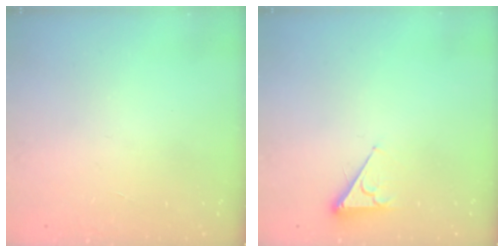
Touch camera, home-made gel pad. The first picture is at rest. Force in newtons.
{"total": 3.5, "press": 3.5, "slide": 0.7}